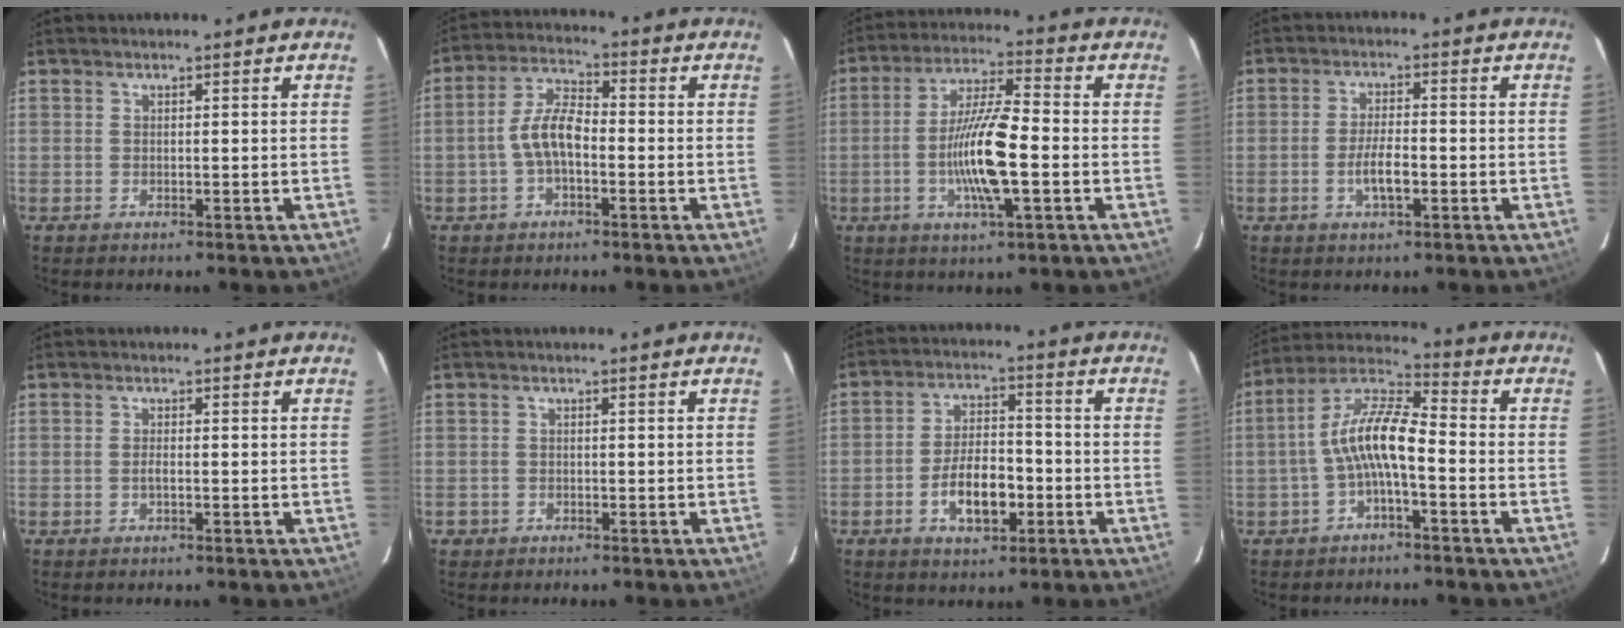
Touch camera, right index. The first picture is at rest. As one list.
[{"total": 6.8, "force": [-1.8, 3.0, 5.8], "torque": [-0.121, 0.017, -0.035]}, {"total": 12.8, "force": [-2.9, 2.3, 12.3], "torque": [-0.238, -0.001, -0.057]}, {"total": 4.9, "force": [-1.8, 1.4, 4.4], "torque": [-0.087, 0.000, -0.031]}, {"total": 1.0, "force": [-0.4, 0.2, 0.9], "torque": [-0.019, 0.002, -0.008]}, {"total": 1.4, "force": [-0.7, 1.2, -0.1], "torque": [-0.003, 0.002, -0.009]}, {"total": 9.3, "force": [-3.5, 4.6, 7.4], "torque": [-0.142, 0.011, -0.052]}, {"total": 9.7, "force": [-2.6, 2.8, 8.9], "torque": [-0.190, 0.018, -0.052]}]